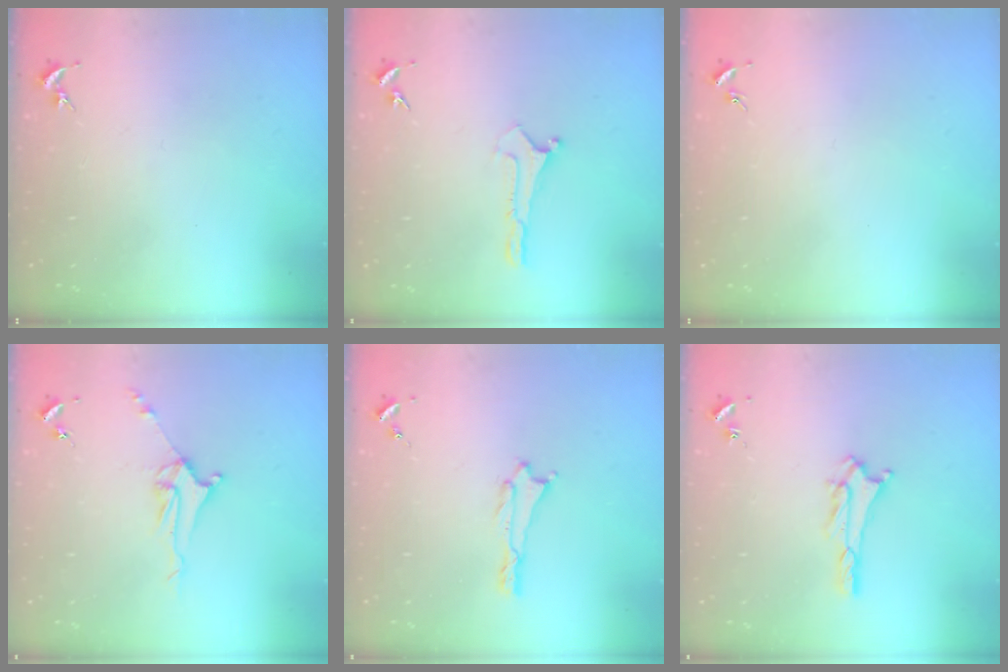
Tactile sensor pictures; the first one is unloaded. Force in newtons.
{"total": 0.0}
{"total": 0.0}
{"total": 5.1, "press": 5.1, "slide": 0.6}
{"total": 0.0}
{"total": 2.4, "press": 2.4, "slide": 0.4}